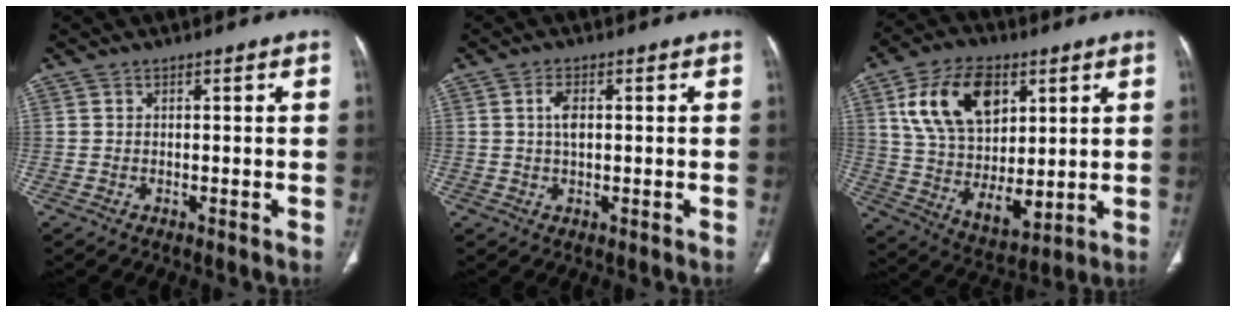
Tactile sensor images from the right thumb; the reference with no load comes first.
{"total": 2.9, "force": [0.5, 1.5, 2.4], "torque": [-0.044, 0.004, 0.008]}
{"total": 19.7, "force": [6.9, 12.0, 13.9], "torque": [-0.214, -0.029, 0.134]}